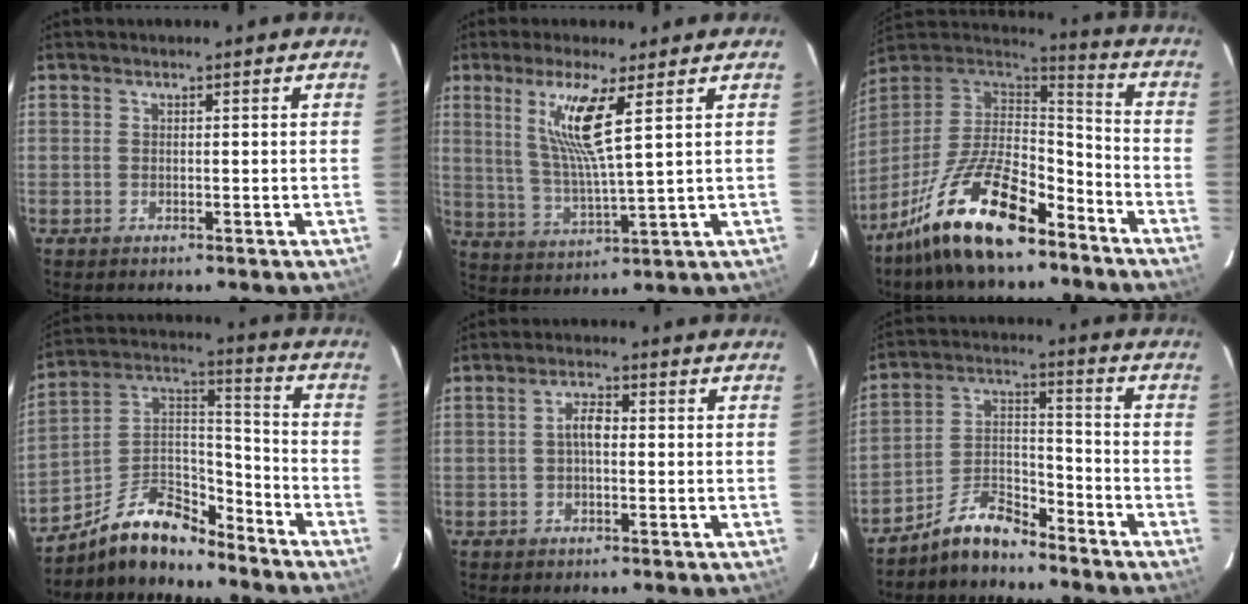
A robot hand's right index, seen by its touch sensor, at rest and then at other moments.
{"total": 9.8, "force": [4.3, 0.0, 8.8], "torque": [-0.172, -0.012, 0.088]}
{"total": 20.1, "force": [-12.9, 7.4, 13.5], "torque": [-0.263, -0.012, -0.228]}
{"total": 13.3, "force": [-11.0, 5.1, 5.5], "torque": [-0.121, 0.047, -0.199]}
{"total": 3.1, "force": [-0.2, 1.4, 2.7], "torque": [-0.052, 0.011, -0.003]}
{"total": 8.3, "force": [-7.2, 2.8, 3.2], "torque": [-0.078, 0.036, -0.141]}